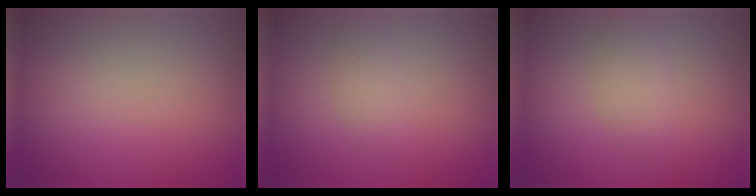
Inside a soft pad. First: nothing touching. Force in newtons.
{"total": 1.5, "press": 1.5, "slide": 0.1}
{"total": 2.1, "press": 2.1, "slide": 0.1}